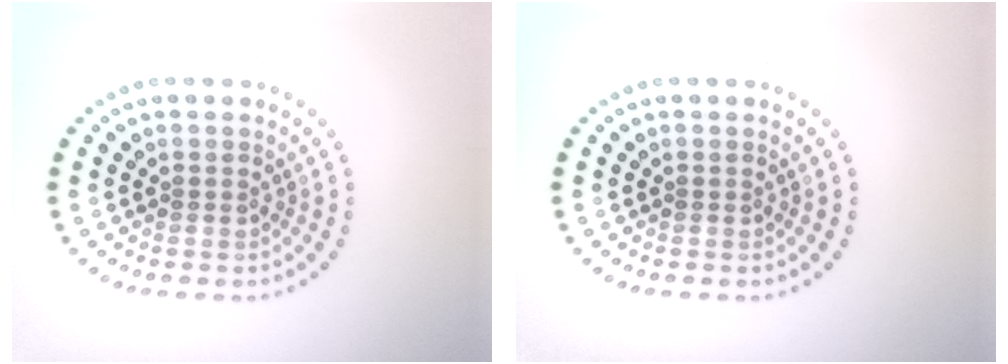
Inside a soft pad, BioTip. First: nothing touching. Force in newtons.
{"total": 0.0}